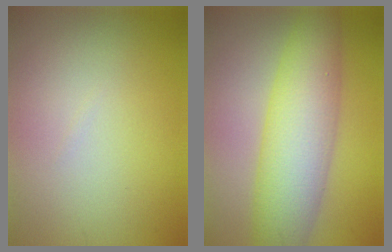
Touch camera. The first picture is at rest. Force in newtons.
{"total": 7.9, "press": 7.9, "slide": 0.1}